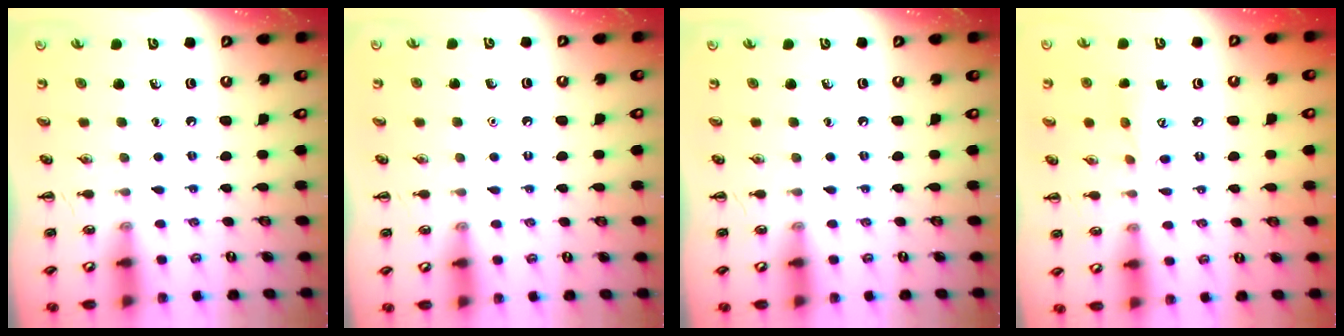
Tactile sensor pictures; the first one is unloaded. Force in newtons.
{"total": 1.6, "press": 1.6, "slide": 0.1}
{"total": 0.0}
{"total": 8.2, "press": 8.1, "slide": 1.3}